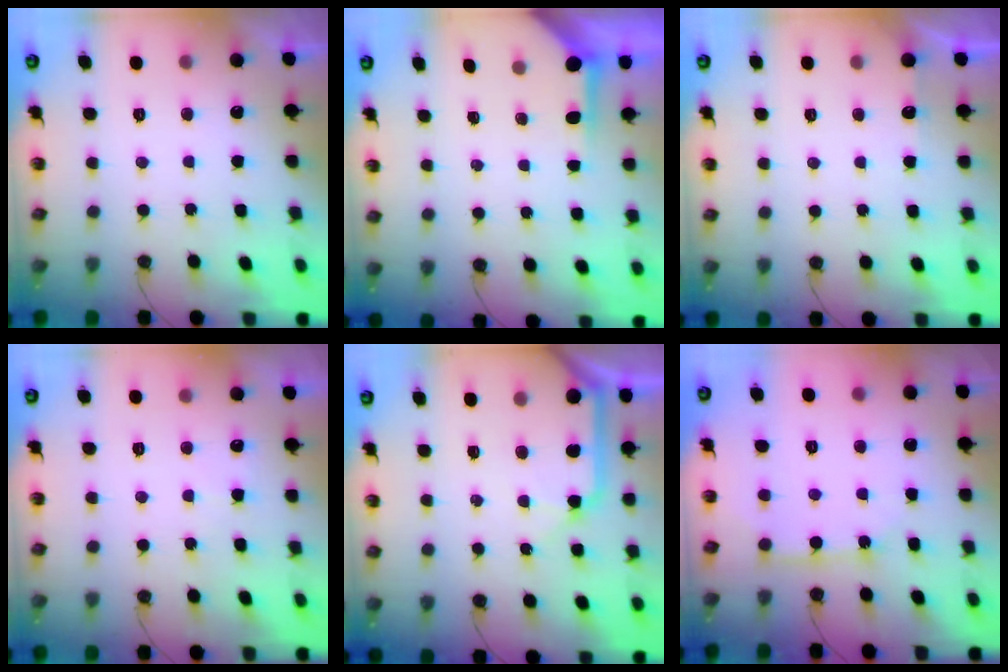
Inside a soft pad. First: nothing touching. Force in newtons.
{"total": 3.6, "press": 3.6, "slide": 0.5}
{"total": 3.5, "press": 3.5, "slide": 0.5}
{"total": 3.5, "press": 3.4, "slide": 0.4}
{"total": 10.6, "press": 10.5, "slide": 1.6}
{"total": 6.6, "press": 6.5, "slide": 0.7}